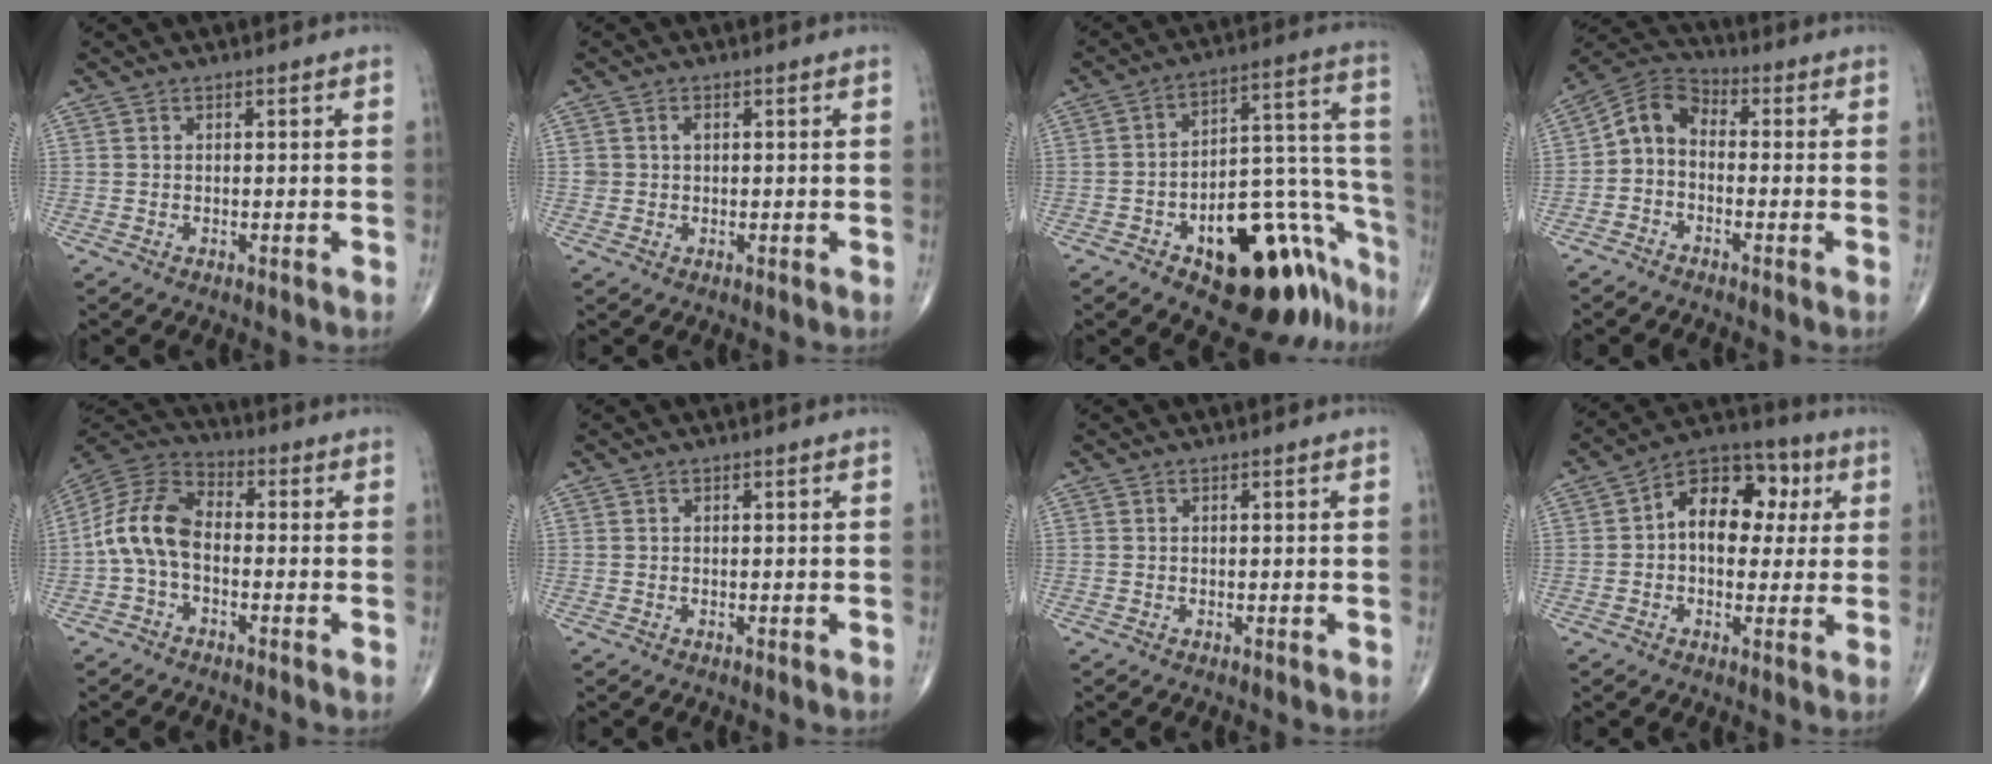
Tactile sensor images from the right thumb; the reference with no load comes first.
{"total": 1.5, "force": [0.4, 1.2, 0.8], "torque": [-0.009, 0.000, 0.007]}
{"total": 24.0, "force": [-12.9, 10.9, 17.1], "torque": [-0.133, 0.118, -0.176]}
{"total": 6.9, "force": [-1.2, 4.8, 4.8], "torque": [-0.077, 0.032, -0.043]}
{"total": 10.9, "force": [-1.6, 6.7, 8.5], "torque": [-0.166, 0.034, -0.045]}
{"total": 0.0}
{"total": 0.0}
{"total": 12.8, "force": [1.8, 8.6, 9.3], "torque": [-0.099, 0.026, 0.015]}